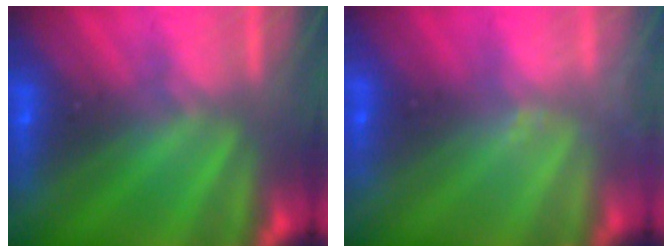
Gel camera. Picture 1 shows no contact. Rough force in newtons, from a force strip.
{"total": 2.4}